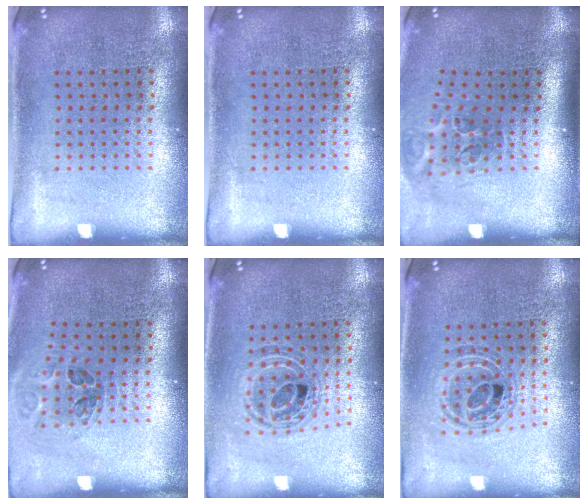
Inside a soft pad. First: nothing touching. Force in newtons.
{"total": 0.0}
{"total": 2.0, "press": 1.2, "slide": 1.6}
{"total": 1.0, "press": 1.0, "slide": 0.1}
{"total": 0.9, "press": 0.9, "slide": 0.1}
{"total": 0.9, "press": 0.9, "slide": 0.1}